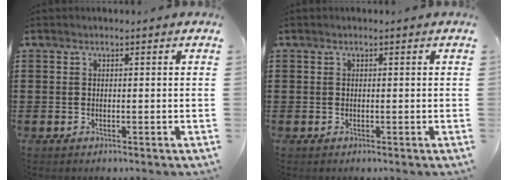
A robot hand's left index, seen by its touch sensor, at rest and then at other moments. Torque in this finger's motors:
{"motor_torque": [0.01, 0.02, 0.00, 0.00]}